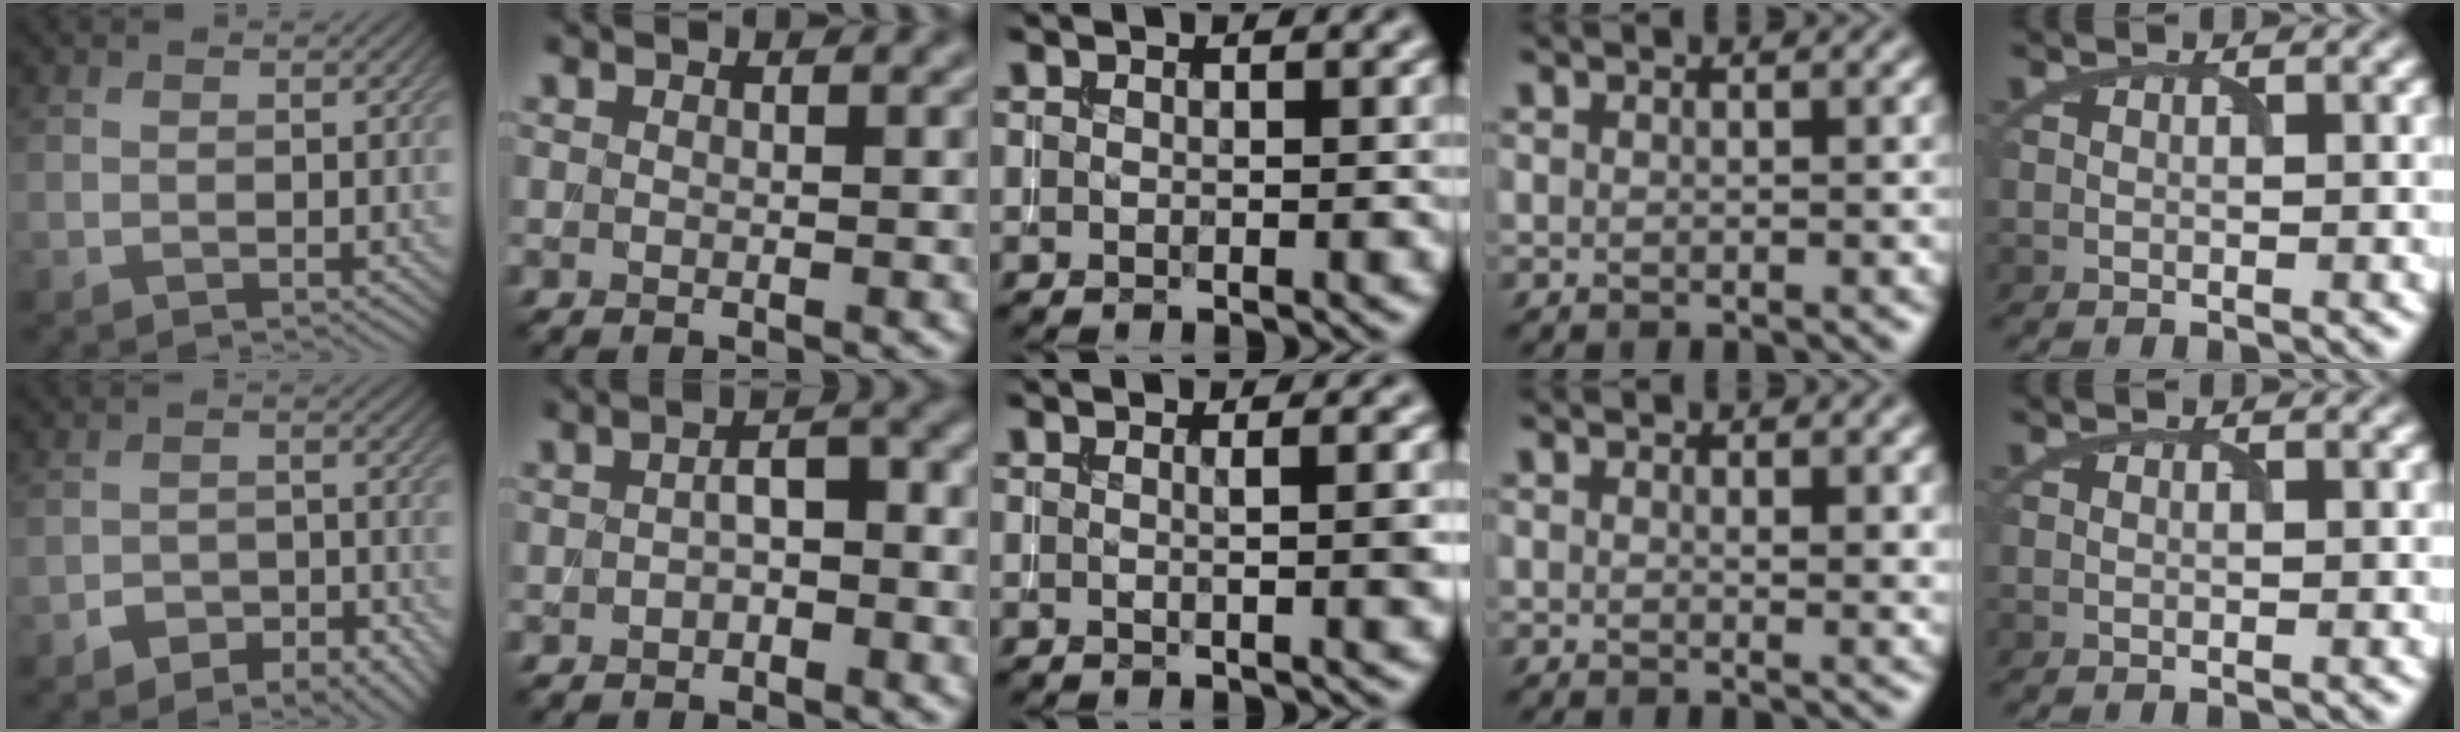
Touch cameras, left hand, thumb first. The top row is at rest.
{"thumb": {"total": 6.6, "force": [-4.2, 3.6, 3.6], "torque": [-0.049, -0.006, -0.070]}, "index": {"total": 3.1, "force": [-0.4, 1.2, 2.8], "torque": [-0.046, 0.010, -0.008]}, "middle": {"total": 1.7, "force": [0.1, 0.3, 1.7], "torque": [-0.017, 0.001, -0.003]}, "ring": {"total": 1.5, "force": [0.8, 0.5, 1.2], "torque": [-0.011, -0.007, 0.015]}}